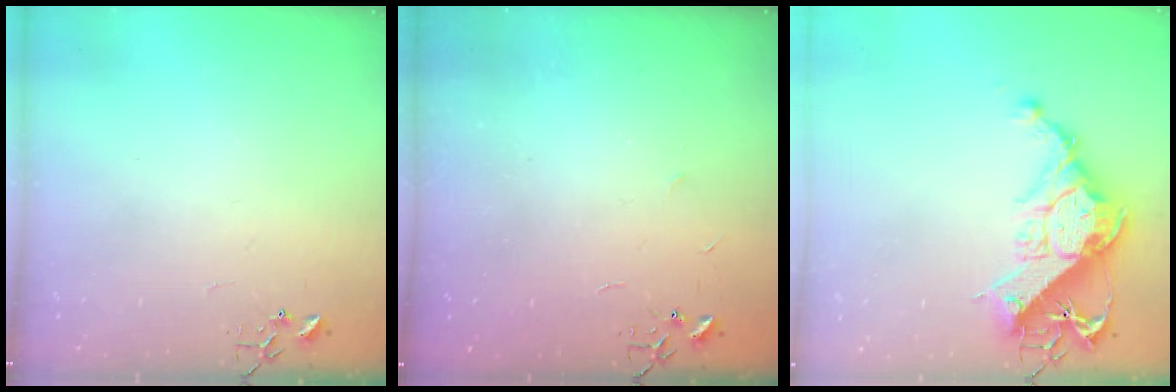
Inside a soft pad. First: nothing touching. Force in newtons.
{"total": 2.2, "press": 2.2, "slide": 0.3}
{"total": 15.4, "press": 15.3, "slide": 1.6}